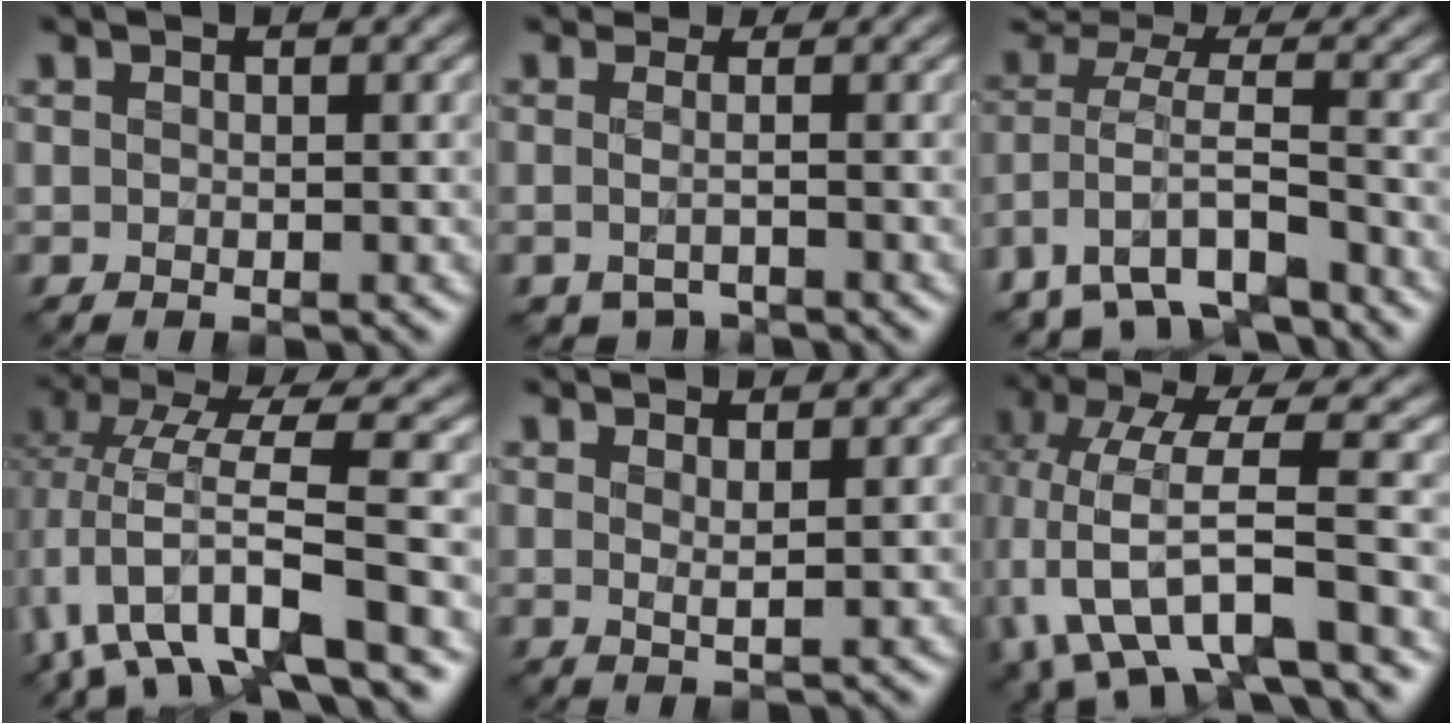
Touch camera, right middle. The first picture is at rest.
{"total": 2.0, "force": [-1.1, 1.4, 0.9], "torque": [-0.002, 0.001, -0.020]}
{"total": 7.0, "force": [-5.4, 3.1, 3.3], "torque": [-0.065, -0.009, -0.100]}
{"total": 8.1, "force": [-2.9, 2.1, 7.2], "torque": [-0.135, 0.006, -0.061]}
{"total": 1.0, "force": [0.6, 0.0, 0.7], "torque": [-0.014, -0.004, 0.011]}
{"total": 8.8, "force": [-2.7, 3.4, 7.6], "torque": [-0.152, 0.001, -0.056]}